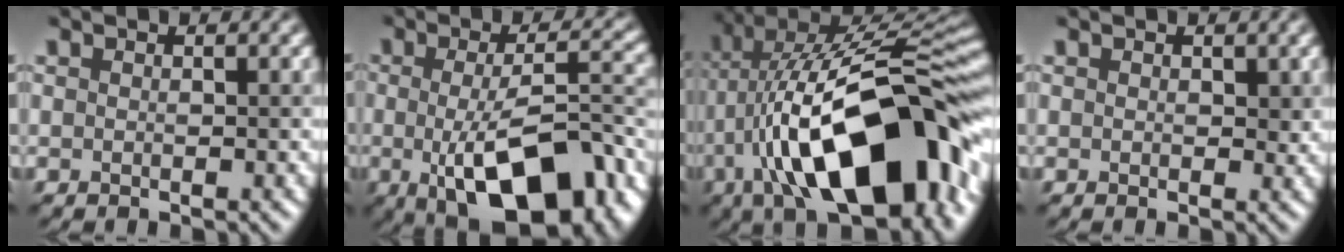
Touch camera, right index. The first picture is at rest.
{"total": 12.8, "force": [-3.5, 4.9, 11.3], "torque": [-0.161, -0.011, -0.048]}
{"total": 17.7, "force": [-4.4, 7.6, 15.4], "torque": [-0.241, 0.024, -0.072]}
{"total": 0.9, "force": [0.4, 0.6, 0.5], "torque": [-0.003, -0.002, 0.006]}